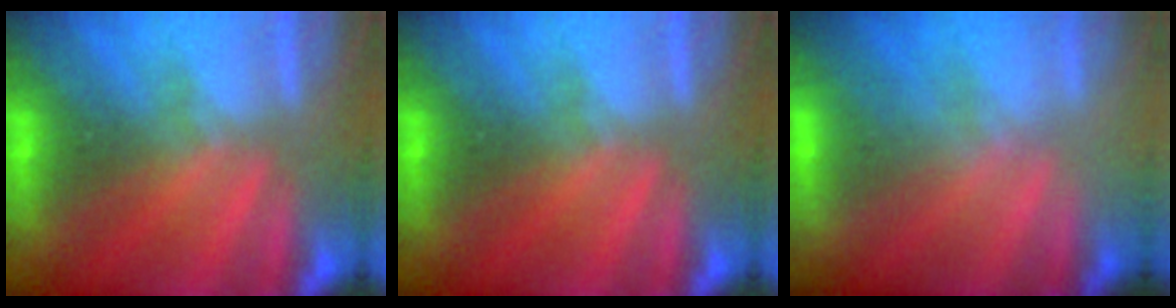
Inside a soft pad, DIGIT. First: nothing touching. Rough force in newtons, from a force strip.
{"total": 0.0}
{"total": 2.8}